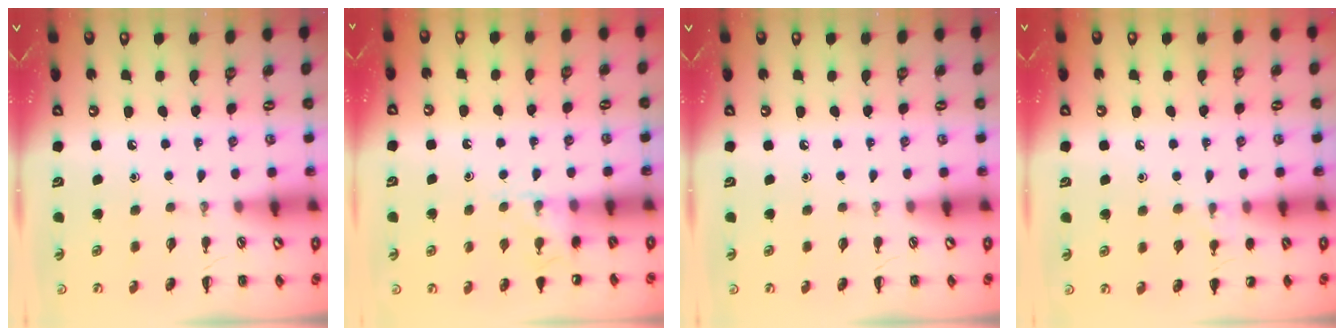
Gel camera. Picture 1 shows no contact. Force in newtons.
{"total": 6.1, "press": 5.9, "slide": 1.6}
{"total": 0.0}
{"total": 5.2, "press": 4.9, "slide": 1.6}